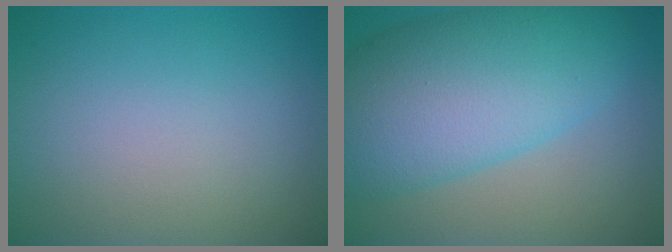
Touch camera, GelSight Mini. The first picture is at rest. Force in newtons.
{"total": 11.1, "press": 11.1, "slide": 0.3}